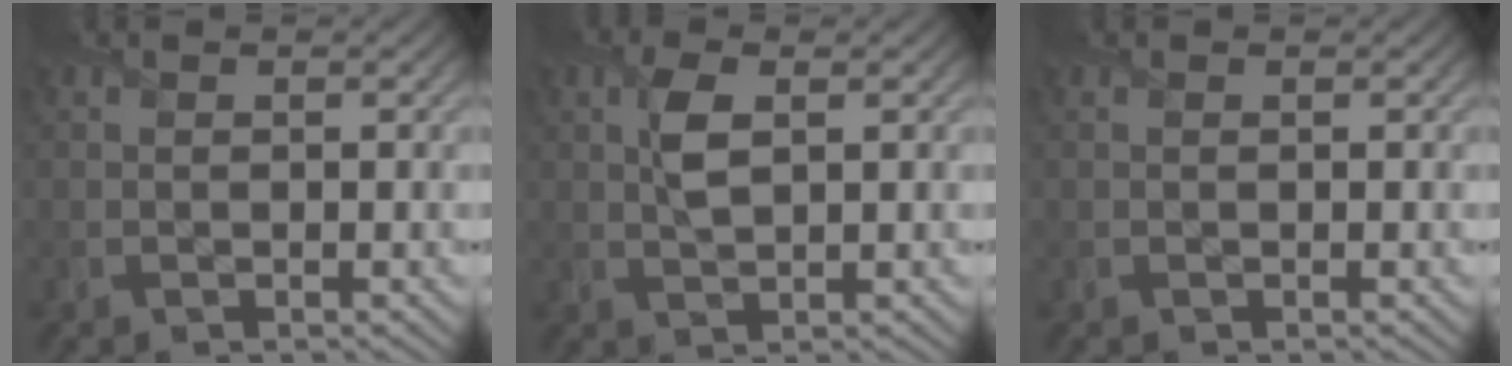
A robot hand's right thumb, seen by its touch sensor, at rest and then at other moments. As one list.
[{"total": 3.3, "force": [0.9, 1.4, 2.9], "torque": [-0.065, 0.002, 0.019]}, {"total": 0.0}]